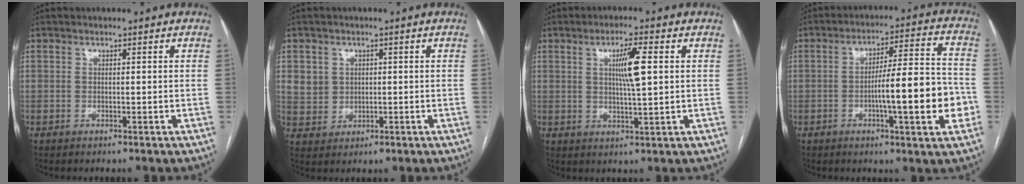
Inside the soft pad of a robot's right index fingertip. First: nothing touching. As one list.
[{"total": 4.4, "force": [1.2, 4.1, 0.9], "torque": [-0.016, 0.010, 0.032]}, {"total": 6.0, "force": [1.4, 0.3, 5.9], "torque": [-0.104, 0.000, 0.024]}, {"total": 13.8, "force": [-3.2, 1.4, 13.3], "torque": [-0.200, 0.011, -0.047]}]